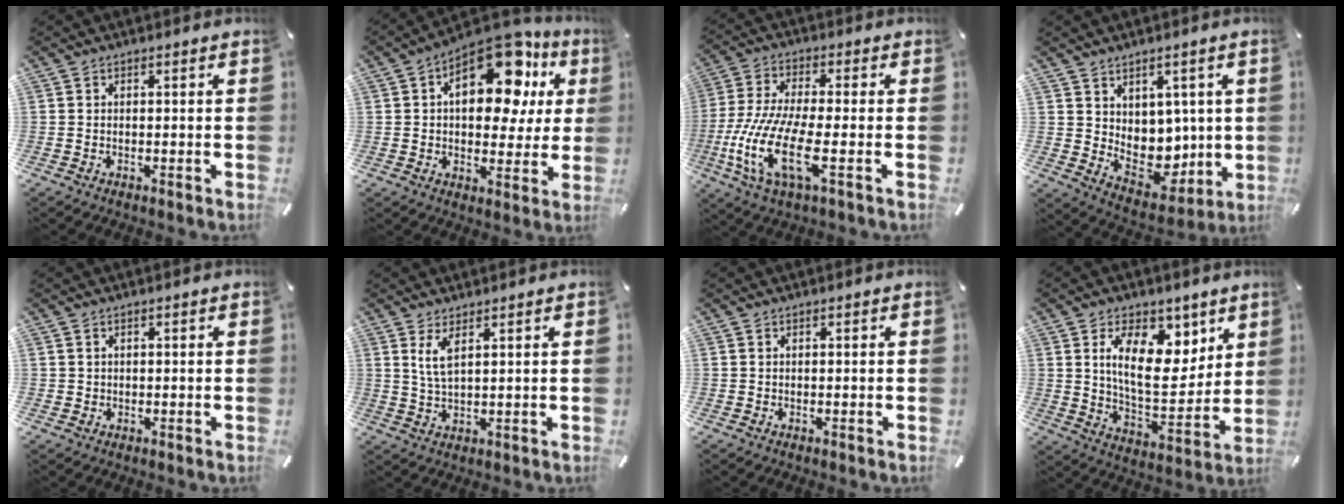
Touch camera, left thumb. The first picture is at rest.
{"total": 19.0, "force": [7.6, 10.7, 13.8], "torque": [-0.189, -0.044, 0.127]}
{"total": 15.0, "force": [-4.6, 4.7, 13.4], "torque": [-0.304, -0.022, -0.086]}
{"total": 7.8, "force": [3.3, 6.7, 2.4], "torque": [-0.034, -0.046, 0.073]}
{"total": 1.0, "force": [0.3, 0.9, 0.0], "torque": [0.001, 0.004, 0.005]}
{"total": 4.6, "force": [2.6, 1.5, 3.5], "torque": [-0.076, 0.001, 0.046]}
{"total": 0.0}
{"total": 15.5, "force": [6.6, 9.1, 10.7], "torque": [-0.160, -0.034, 0.116]}